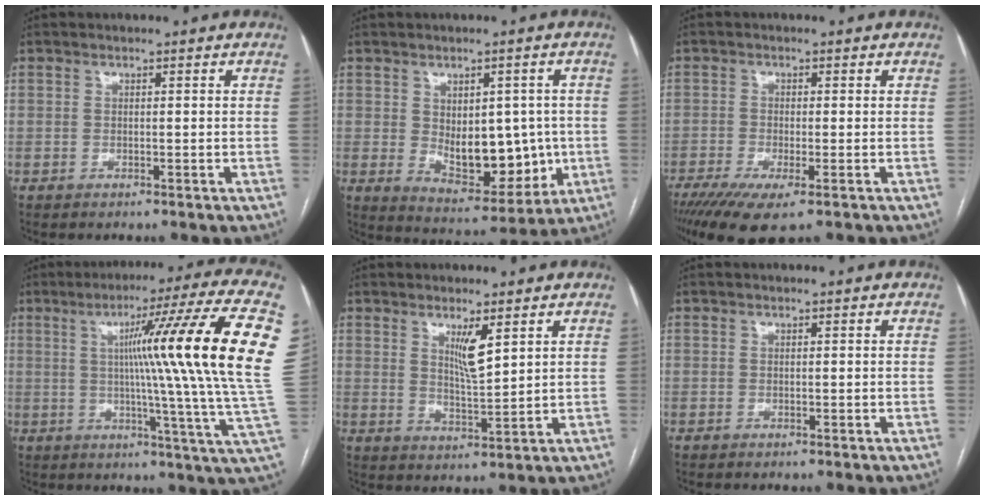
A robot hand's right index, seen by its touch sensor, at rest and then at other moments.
{"total": 11.1, "force": [-0.3, 6.2, 9.3], "torque": [-0.134, 0.000, 0.018]}
{"total": 8.4, "force": [-5.3, 1.7, 6.2], "torque": [-0.100, -0.021, -0.088]}
{"total": 23.3, "force": [5.0, -2.4, 22.6], "torque": [-0.250, 0.013, 0.061]}
{"total": 4.8, "force": [2.4, 0.6, 4.1], "torque": [-0.075, -0.013, 0.047]}
{"total": 0.0}